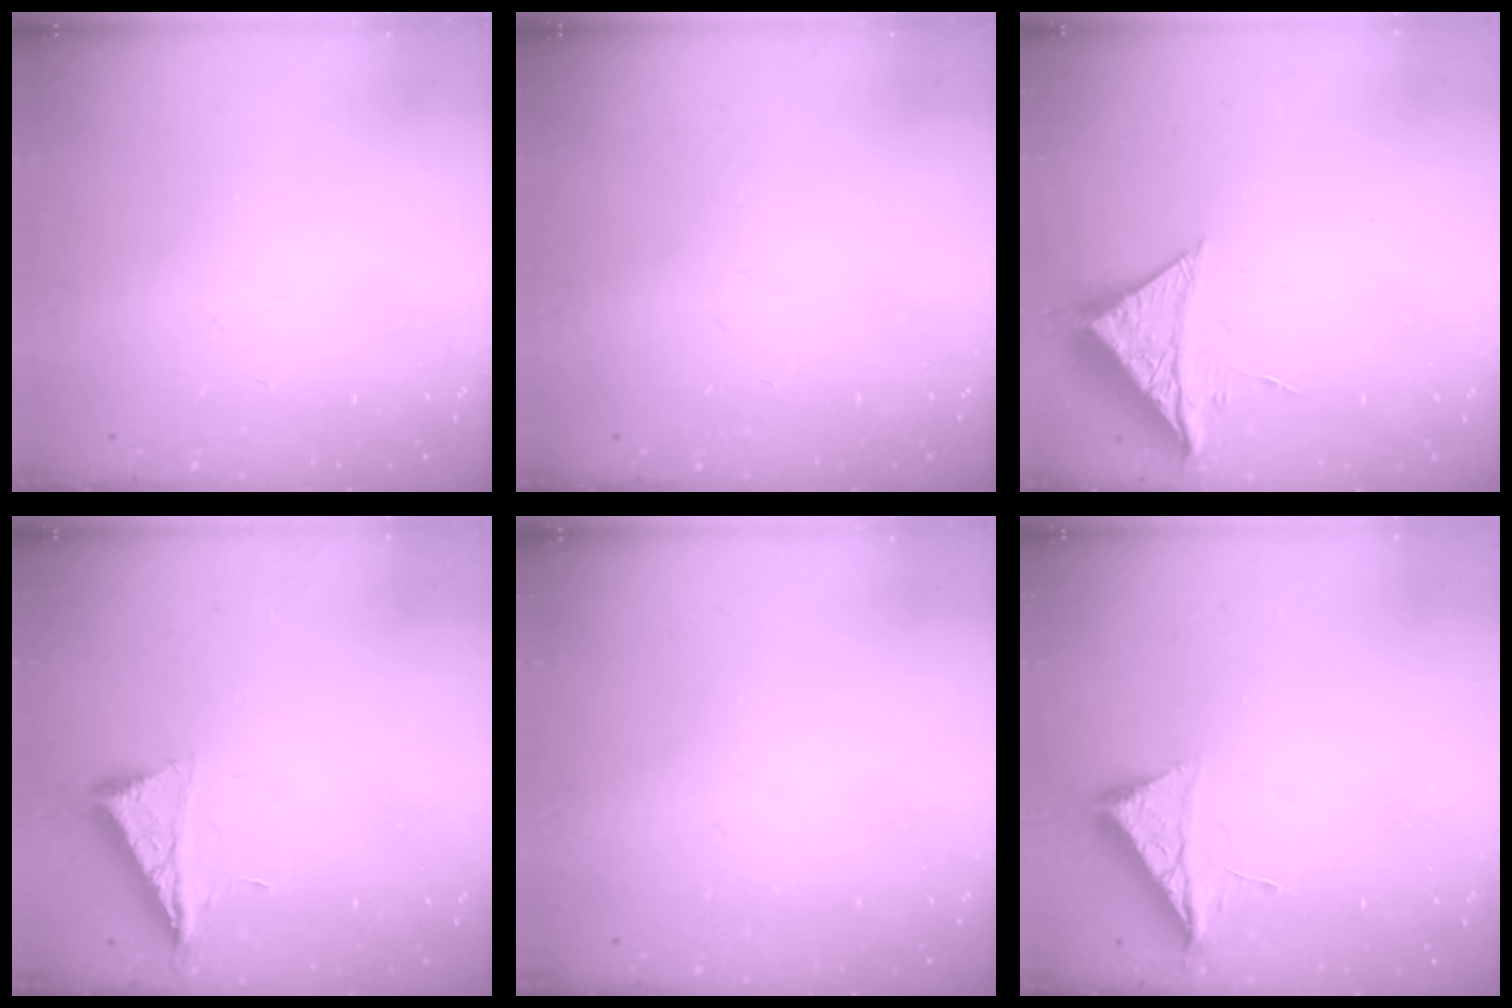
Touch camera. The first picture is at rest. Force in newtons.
{"total": 0.0}
{"total": 8.6, "press": 8.6, "slide": 0.2}
{"total": 6.5, "press": 6.4, "slide": 0.9}
{"total": 0.0}
{"total": 6.8, "press": 6.7, "slide": 0.7}